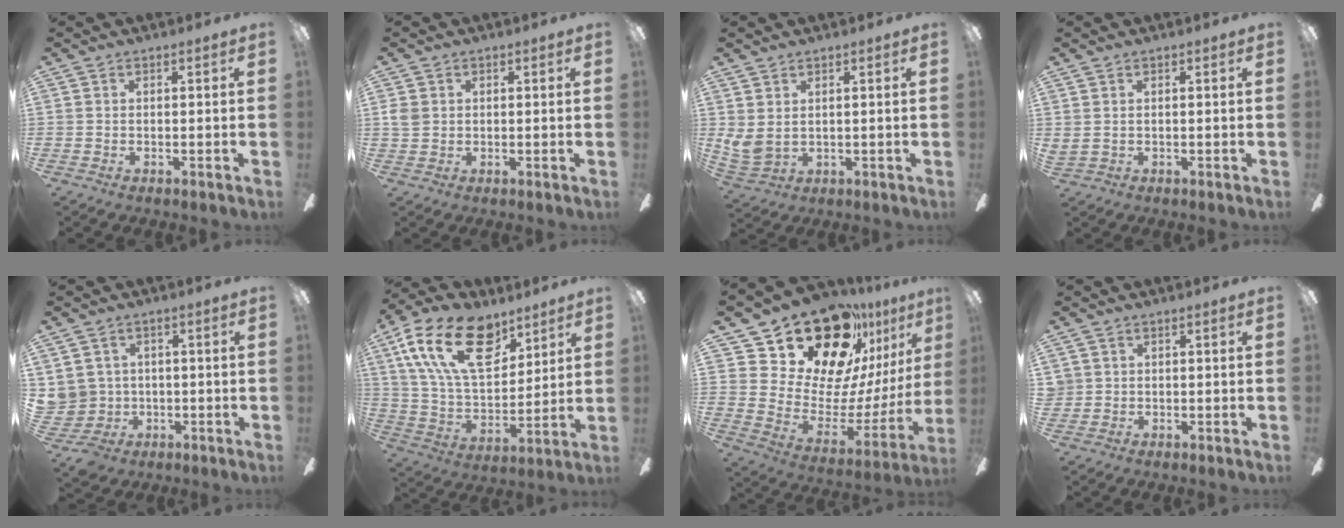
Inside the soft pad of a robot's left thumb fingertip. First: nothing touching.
{"total": 3.2, "force": [0.8, 2.8, 1.2], "torque": [-0.026, 0.005, 0.018]}
{"total": 4.5, "force": [2.4, 2.9, 2.4], "torque": [-0.064, -0.013, 0.049]}
{"total": 0.9, "force": [0.7, 0.4, 0.3], "torque": [-0.009, 0.000, 0.013]}
{"total": 6.1, "force": [1.2, 6.0, 0.0], "torque": [-0.035, -0.007, 0.032]}
{"total": 23.0, "force": [11.4, 13.0, 15.1], "torque": [-0.279, -0.047, 0.201]}
{"total": 24.3, "force": [19.7, 10.5, 9.6], "torque": [-0.152, -0.152, 0.363]}
{"total": 1.5, "force": [0.6, 1.4, 0.0], "torque": [-0.003, 0.002, 0.011]}